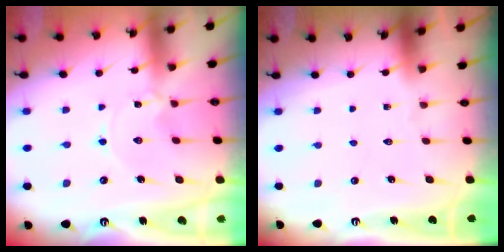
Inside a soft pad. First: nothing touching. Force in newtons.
{"total": 0.0}